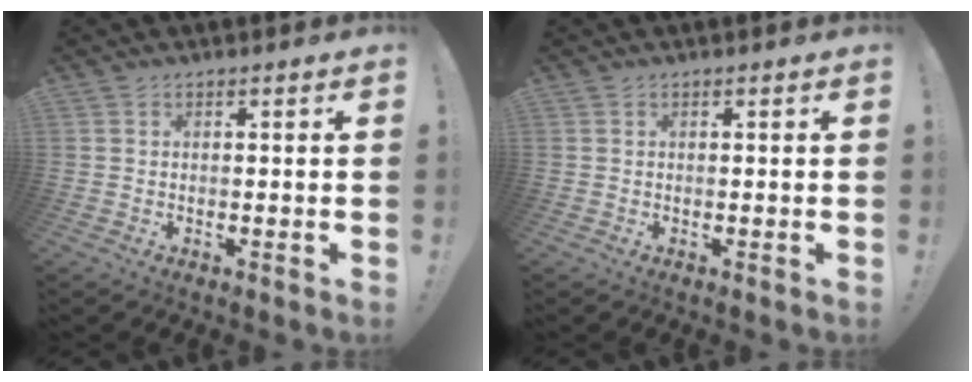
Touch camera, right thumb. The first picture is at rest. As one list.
[{"total": 0.0}]